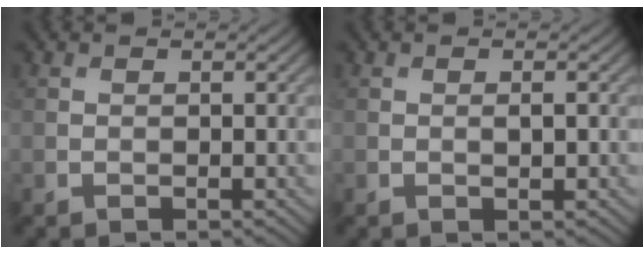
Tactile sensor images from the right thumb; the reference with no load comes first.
{"total": 0.9, "force": [0.0, 0.3, 0.9], "torque": [-0.016, -0.002, 0.000]}